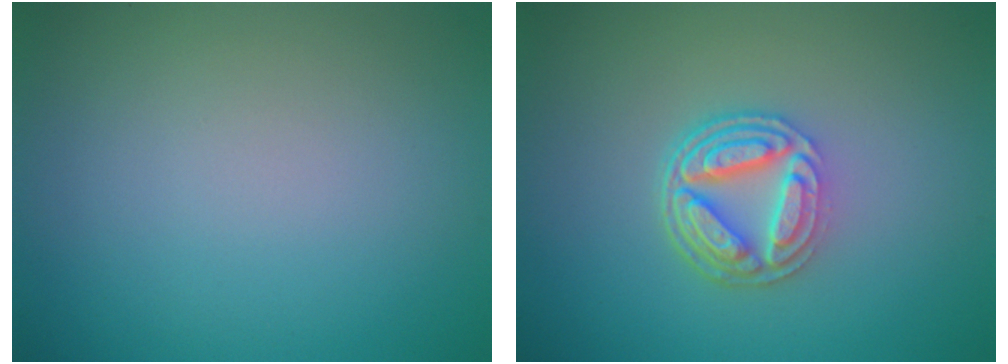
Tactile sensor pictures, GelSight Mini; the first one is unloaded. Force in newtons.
{"total": 5.0, "press": 3.7, "slide": 3.3}